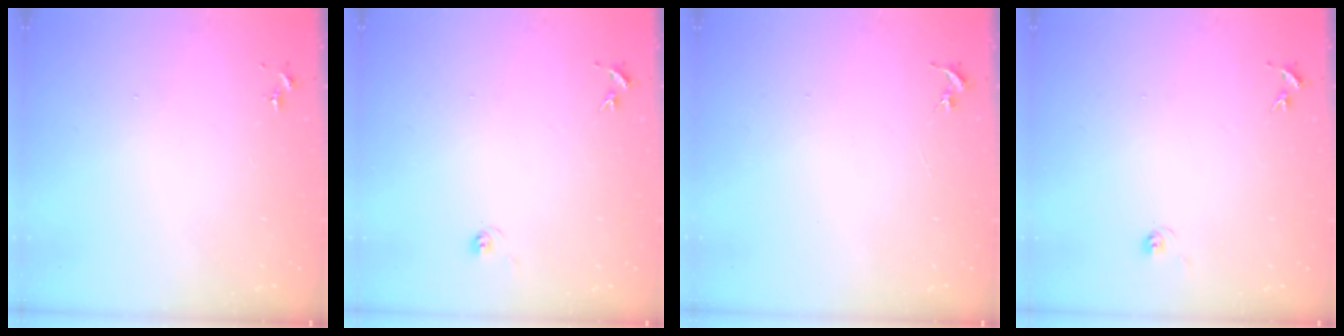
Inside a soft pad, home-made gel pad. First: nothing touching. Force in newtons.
{"total": 5.8, "press": 5.8, "slide": 0.5}
{"total": 0.0}
{"total": 5.8, "press": 5.8, "slide": 0.5}